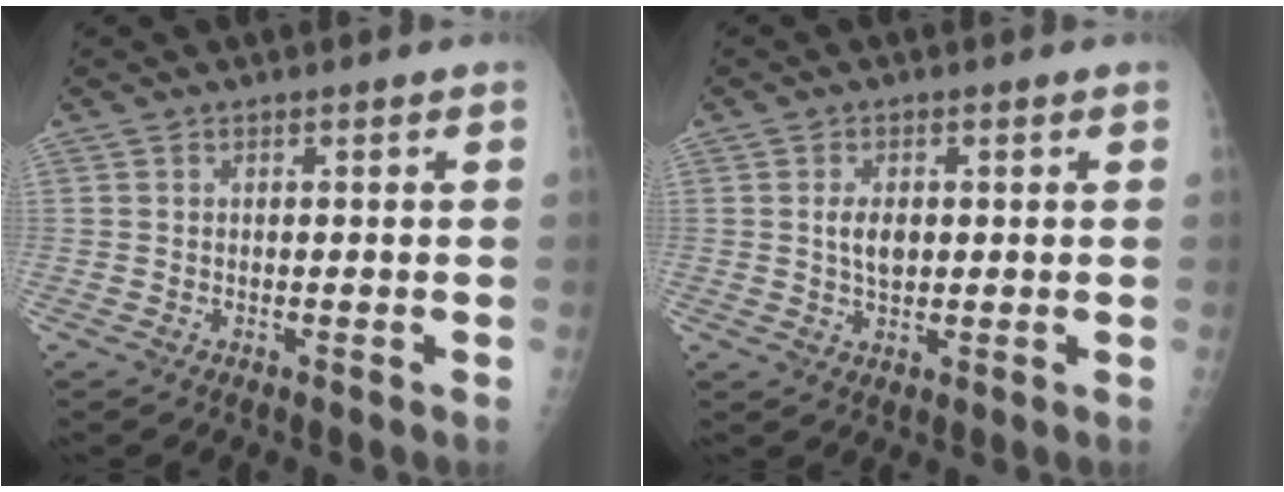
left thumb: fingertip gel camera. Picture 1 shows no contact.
{"total": 3.9, "force": [0.6, 2.4, 3.1], "torque": [-0.047, -0.004, 0.014]}